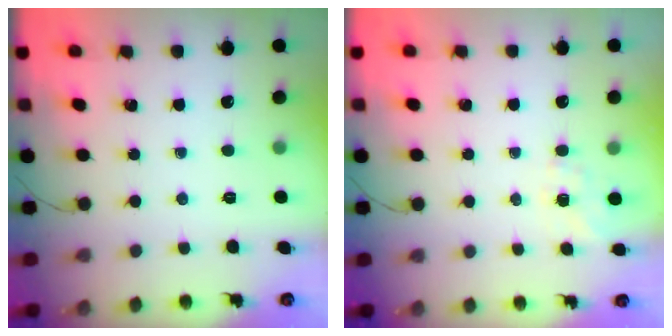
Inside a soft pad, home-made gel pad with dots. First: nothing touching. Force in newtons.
{"total": 6.1, "press": 5.9, "slide": 1.4}